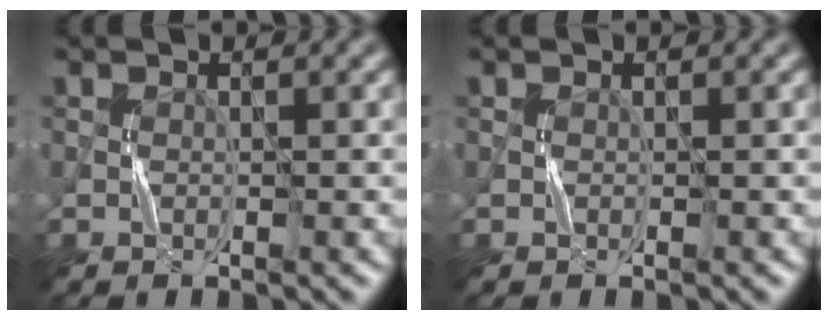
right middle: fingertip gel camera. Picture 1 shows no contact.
{"total": 0.0}